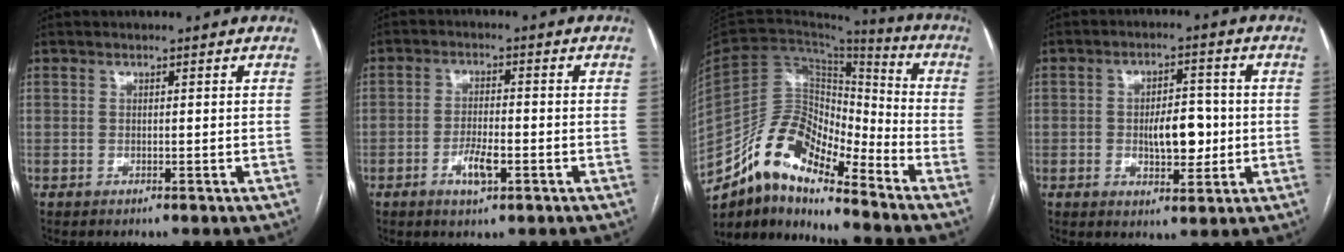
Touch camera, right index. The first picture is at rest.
{"total": 4.5, "force": [-1.9, 1.3, 3.9], "torque": [-0.075, 0.000, -0.031]}
{"total": 12.2, "force": [-10.0, 4.1, 5.7], "torque": [-0.101, 0.053, -0.182]}
{"total": 6.9, "force": [-0.6, 3.2, 6.1], "torque": [-0.095, 0.008, -0.004]}